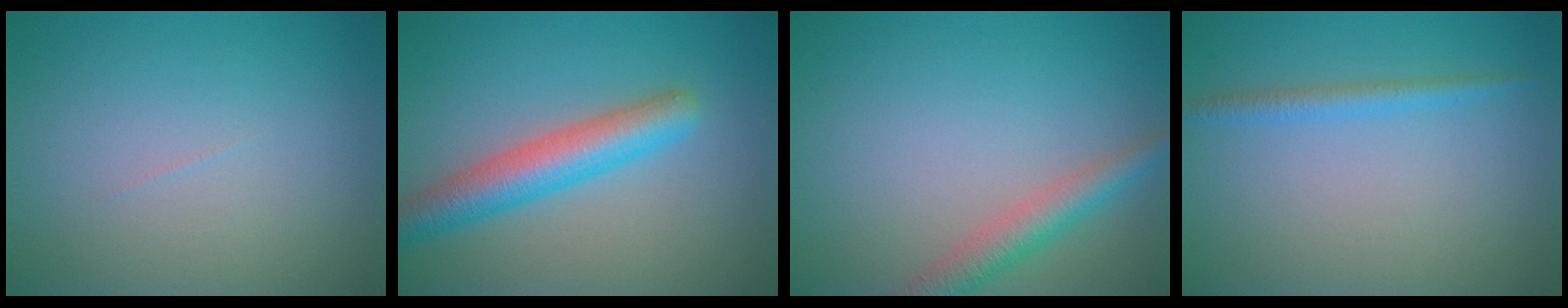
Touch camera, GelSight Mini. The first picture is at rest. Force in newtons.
{"total": 4.9, "press": 4.9, "slide": 0.2}
{"total": 3.2, "press": 3.2, "slide": 0.1}
{"total": 1.5, "press": 1.5, "slide": 0.1}